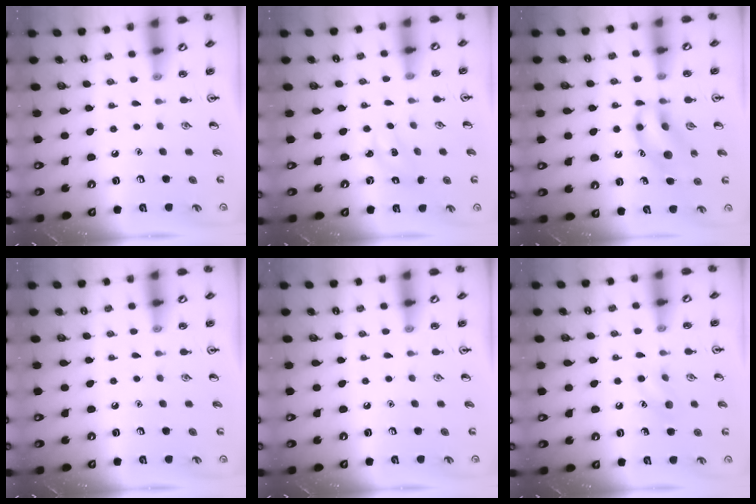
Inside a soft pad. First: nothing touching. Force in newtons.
{"total": 2.3, "press": 2.2, "slide": 0.4}
{"total": 13.3, "press": 13.1, "slide": 2.2}
{"total": 0.0}
{"total": 0.0}
{"total": 7.9, "press": 7.6, "slide": 1.8}